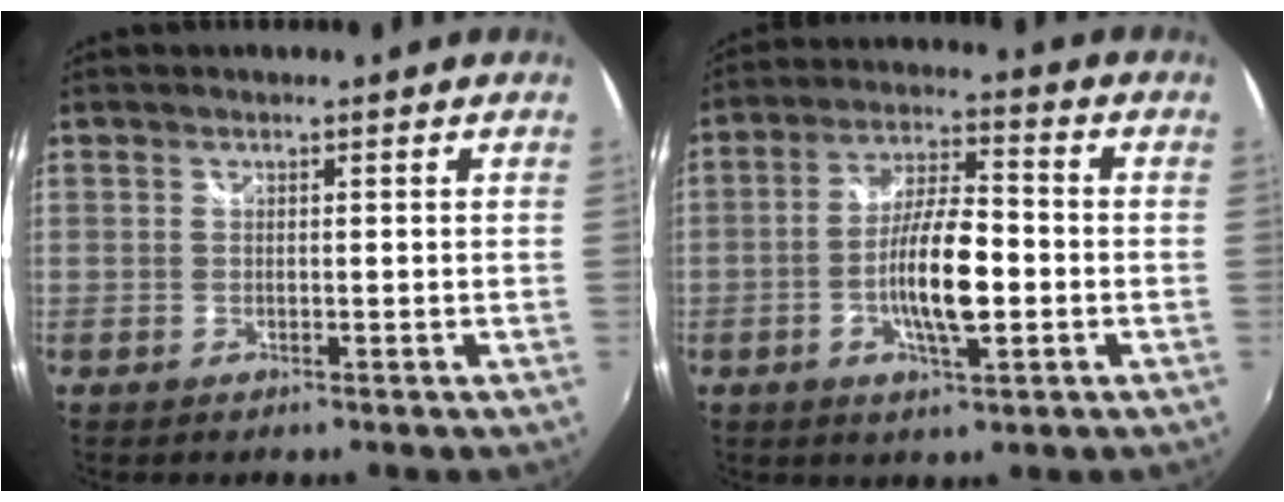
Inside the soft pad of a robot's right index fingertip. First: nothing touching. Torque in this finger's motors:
{"motor_torque": [0.71, 0.07, 0.62, 0.17]}